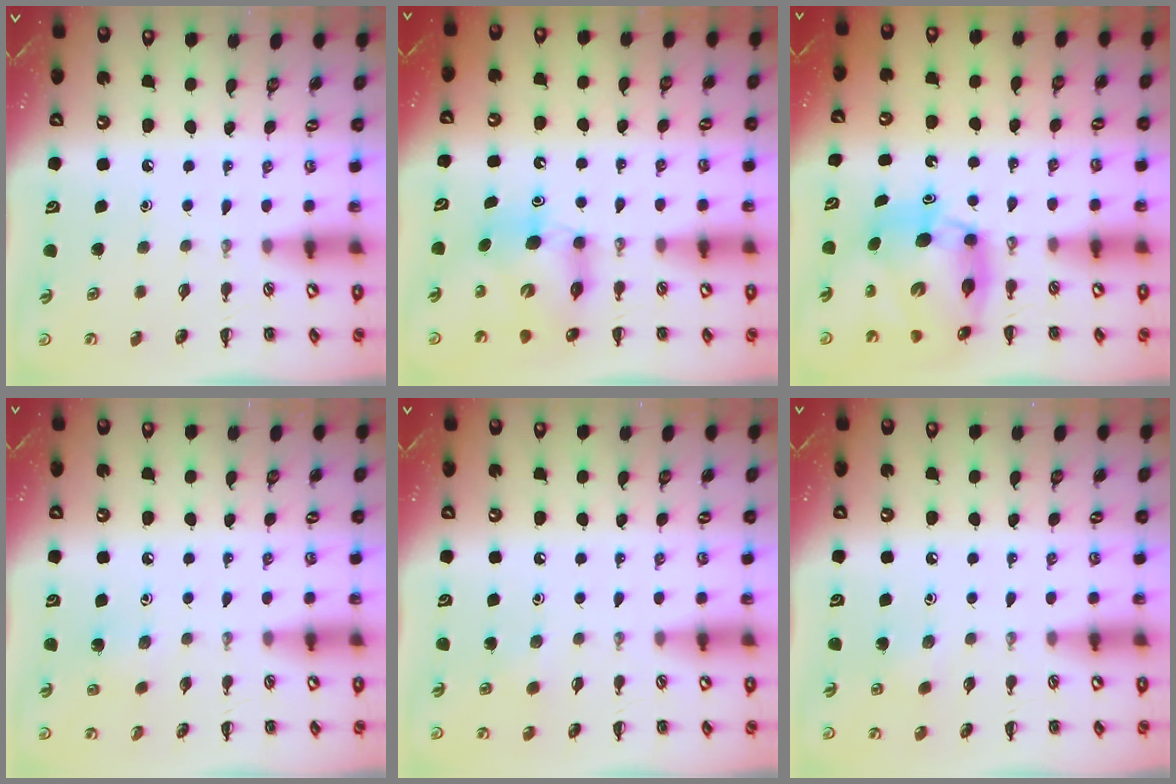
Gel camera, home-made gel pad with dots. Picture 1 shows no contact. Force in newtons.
{"total": 6.6, "press": 6.5, "slide": 1.3}
{"total": 11.8, "press": 11.2, "slide": 3.7}
{"total": 2.4, "press": 2.4, "slide": 0.6}
{"total": 2.1, "press": 2.0, "slide": 0.7}
{"total": 3.6, "press": 3.5, "slide": 1.1}